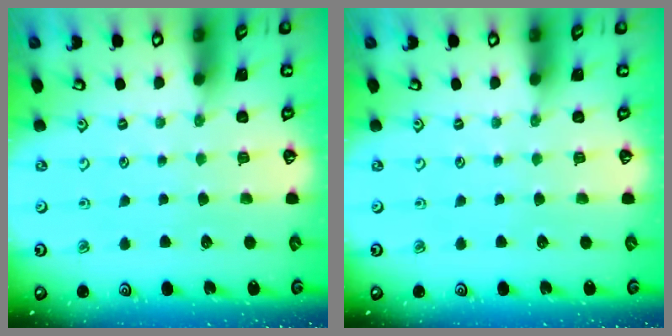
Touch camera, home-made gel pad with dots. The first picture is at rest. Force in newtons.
{"total": 0.0}